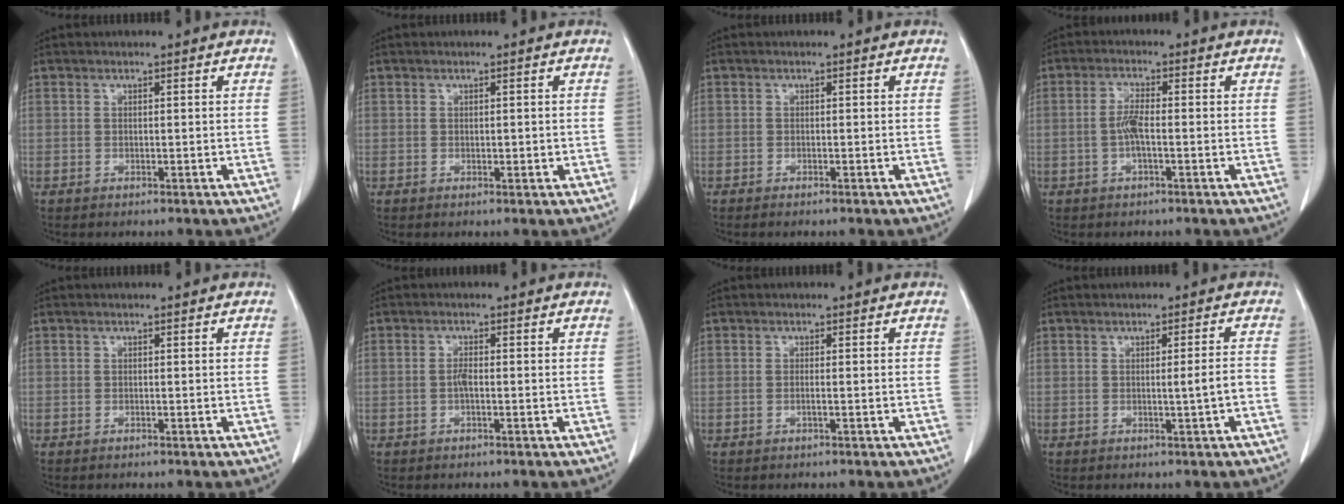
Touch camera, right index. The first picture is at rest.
{"total": 0.9, "force": [0.0, 0.6, 0.7], "torque": [-0.006, -0.001, 0.002]}
{"total": 0.9, "force": [-0.8, 0.1, 0.5], "torque": [-0.013, -0.003, -0.010]}
{"total": 3.4, "force": [-0.7, 0.6, 3.2], "torque": [-0.070, 0.002, -0.014]}
{"total": 0.0}
{"total": 1.4, "force": [-0.3, 0.3, 1.3], "torque": [-0.028, 0.002, -0.008]}
{"total": 0.7, "force": [-0.2, 0.0, 0.7], "torque": [-0.014, 0.000, -0.003]}
{"total": 2.4, "force": [-0.7, -0.5, 2.2], "torque": [-0.034, -0.003, -0.011]}